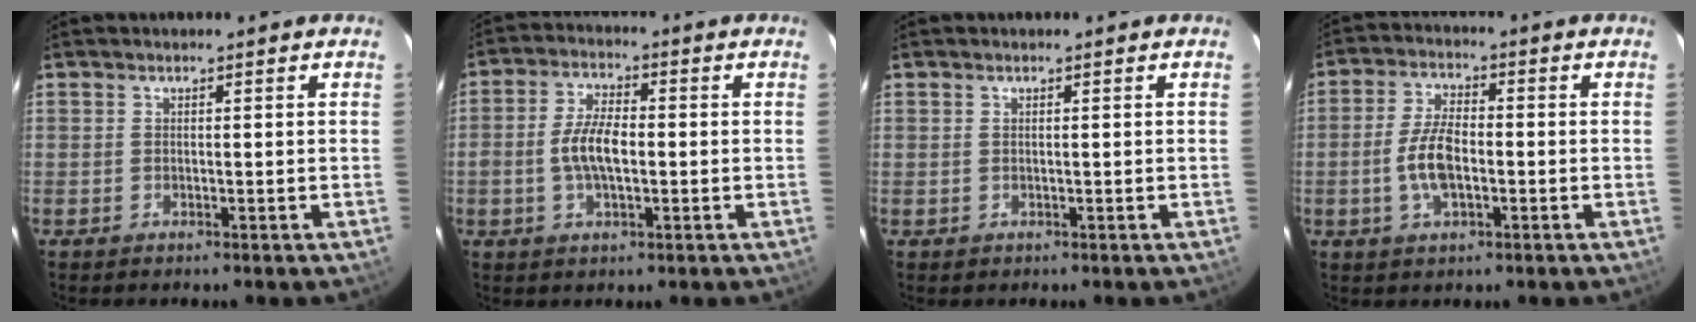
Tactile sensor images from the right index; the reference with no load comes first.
{"total": 7.0, "force": [-0.9, 3.2, 6.1], "torque": [-0.123, 0.008, -0.016]}
{"total": 0.5, "force": [0.1, 0.5, 0.0], "torque": [0.005, 0.000, 0.001]}
{"total": 7.4, "force": [-1.7, 3.3, 6.4], "torque": [-0.134, 0.004, -0.031]}